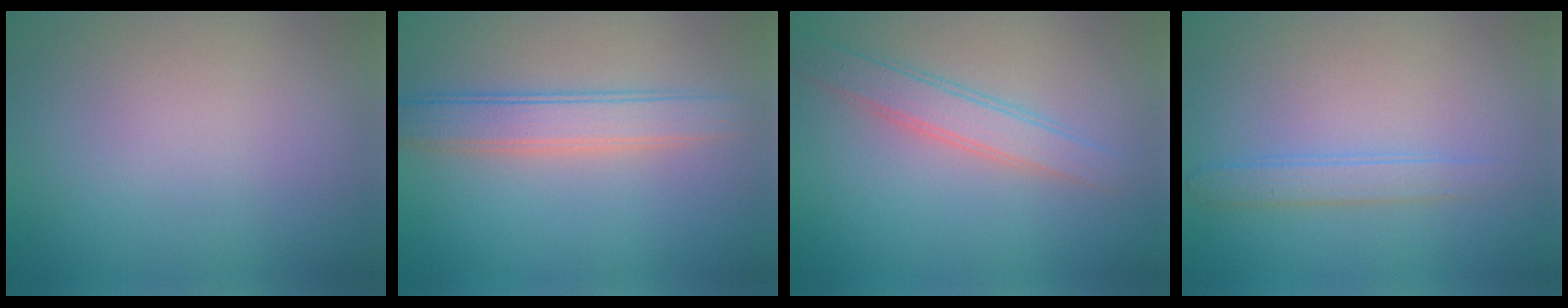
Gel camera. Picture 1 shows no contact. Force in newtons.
{"total": 3.8, "press": 3.8, "slide": 0.2}
{"total": 3.1, "press": 3.1, "slide": 0.1}
{"total": 1.8, "press": 1.8, "slide": 0.1}